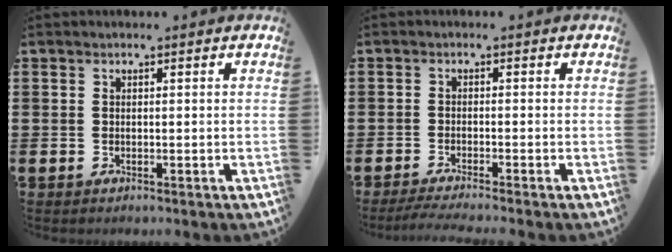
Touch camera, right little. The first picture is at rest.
{"total": 1.8, "force": [-1.4, 0.0, 1.1], "torque": [-0.017, 0.001, -0.026]}